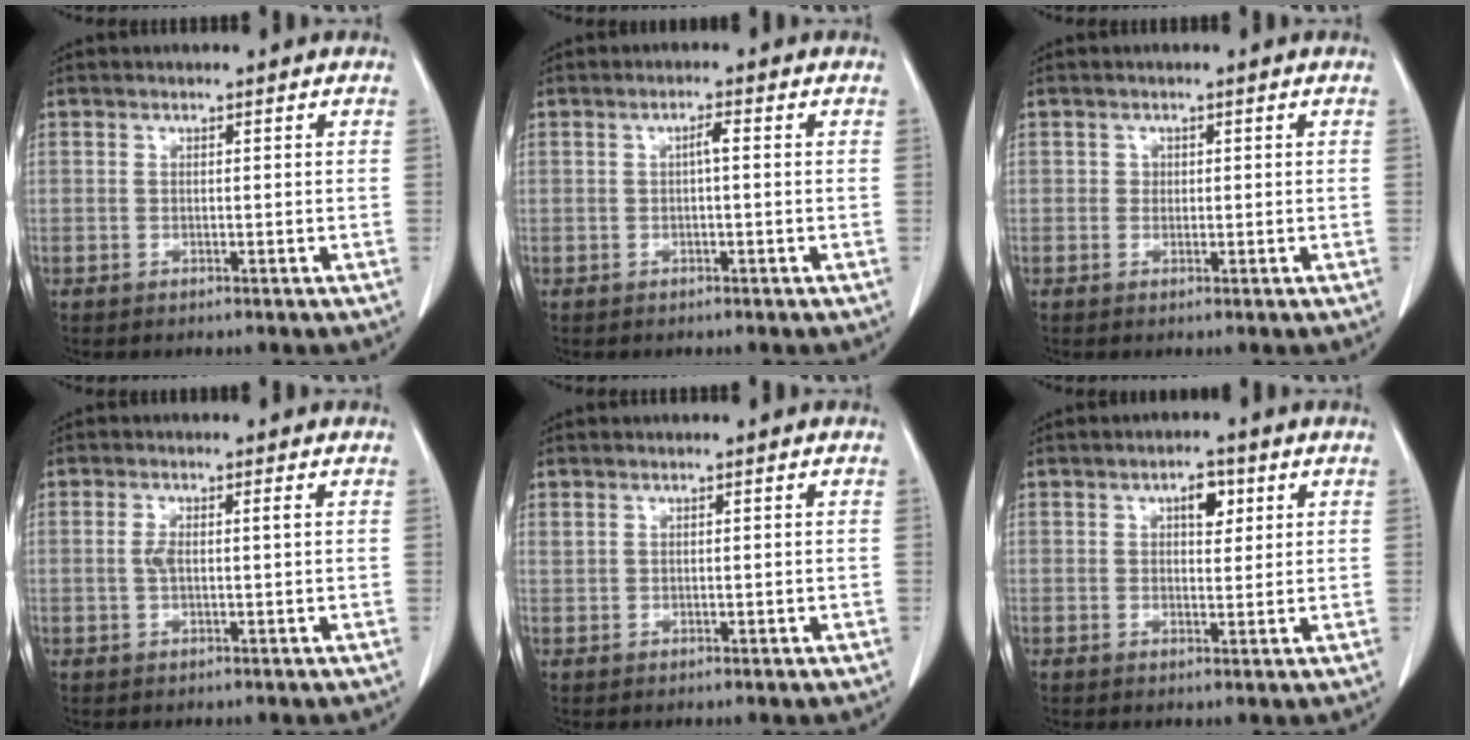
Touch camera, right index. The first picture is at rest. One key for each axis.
{"total": 1.5, "fx": 0.1, "fy": 0.1, "fz": 1.5, "tx": -0.026, "ty": 0.004, "tz": 0.002}
{"total": 0.8, "fx": 0.1, "fy": 0.7, "fz": 0.1, "tx": 0.004, "ty": 0.002, "tz": 0.002}
{"total": 2.4, "fx": 0.2, "fy": 0.6, "fz": 2.3, "tx": -0.053, "ty": 0.008, "tz": 0.006}
{"total": 0.7, "fx": 0.3, "fy": 0.4, "fz": 0.4, "tx": -0.015, "ty": 0.007, "tz": 0.013}
{"total": 3.5, "fx": 1.5, "fy": 1.7, "fz": 2.7, "tx": -0.039, "ty": 0.004, "tz": 0.022}